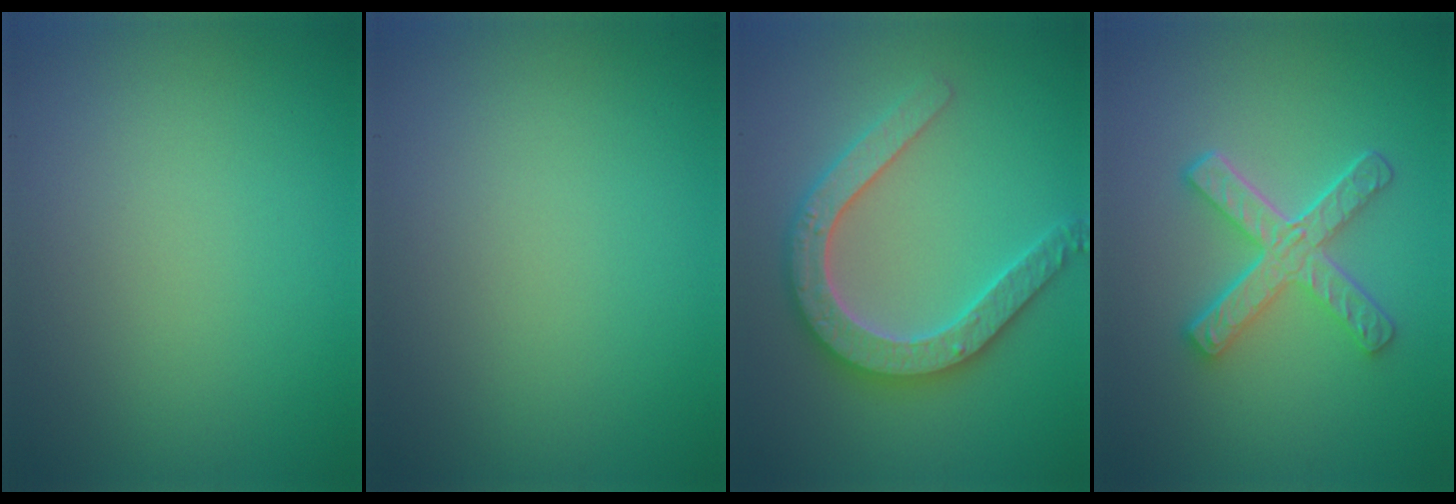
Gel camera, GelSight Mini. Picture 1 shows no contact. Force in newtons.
{"total": 0.0}
{"total": 5.3, "press": 5.2, "slide": 1.0}
{"total": 5.0, "press": 3.7, "slide": 3.3}